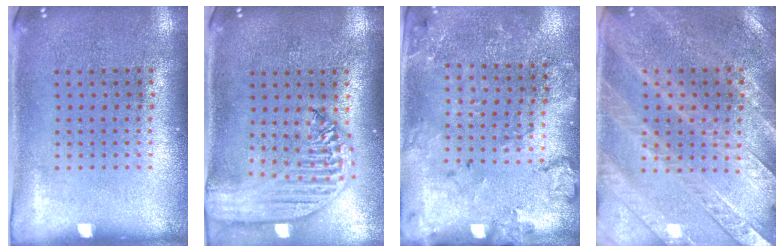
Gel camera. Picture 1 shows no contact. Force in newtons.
{"total": 2.6, "press": 2.1, "slide": 1.5}
{"total": 1.8, "press": 1.6, "slide": 0.7}
{"total": 3.0, "press": 2.7, "slide": 1.1}